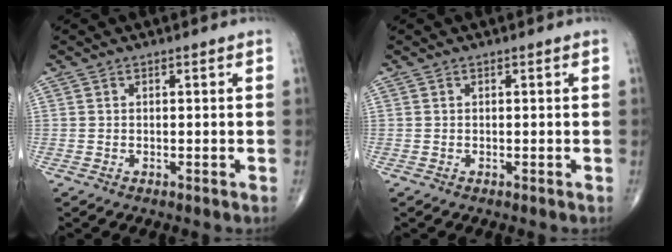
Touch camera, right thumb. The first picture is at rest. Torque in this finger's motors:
{"motor_torque": [0.00, 0.00, 0.00, 0.00, 0.00]}